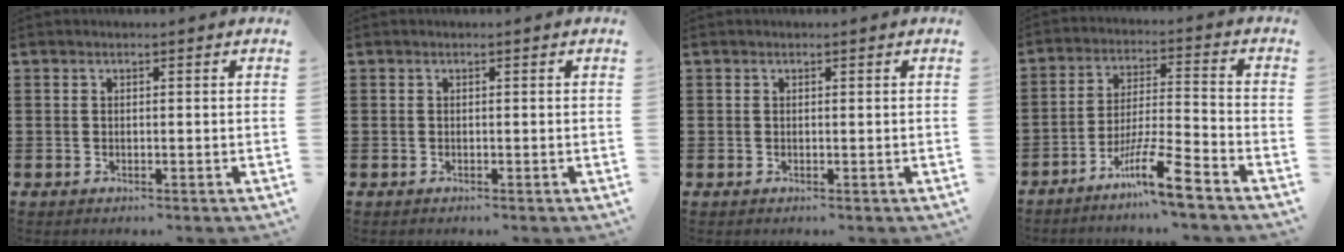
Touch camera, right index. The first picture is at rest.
{"total": 0.0}
{"total": 0.0}
{"total": 9.7, "force": [-6.9, 0.5, 6.8], "torque": [-0.128, 0.002, -0.132]}